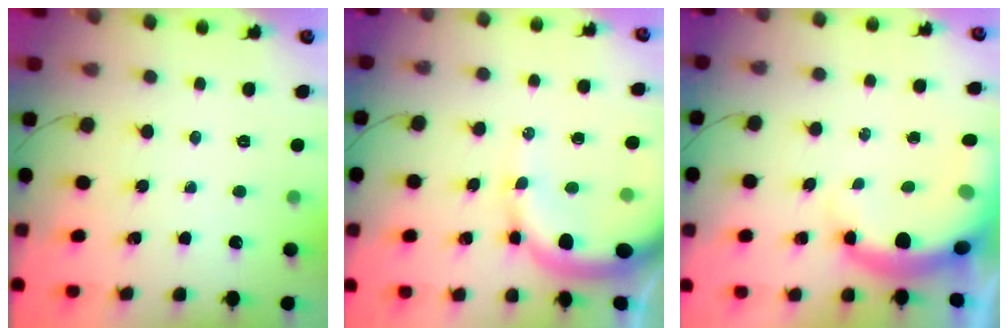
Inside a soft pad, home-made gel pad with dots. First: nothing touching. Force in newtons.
{"total": 12.2, "press": 11.9, "slide": 2.5}
{"total": 11.0, "press": 10.7, "slide": 2.6}